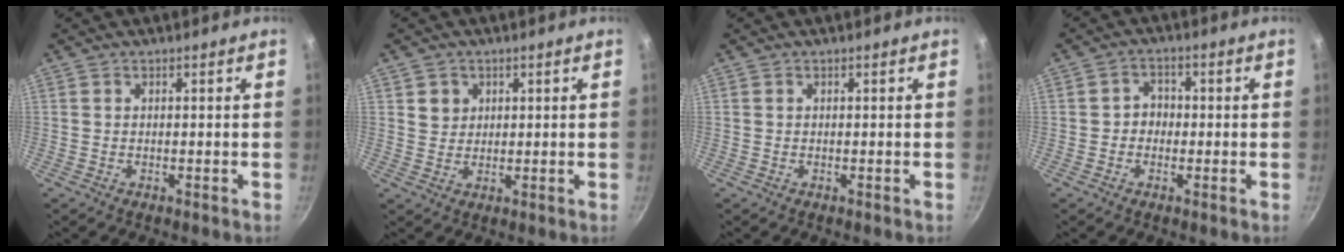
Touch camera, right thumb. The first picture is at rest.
{"total": 3.2, "force": [1.2, 2.9, 0.8], "torque": [0.006, 0.004, 0.021]}
{"total": 0.0}
{"total": 3.4, "force": [-0.6, 3.0, 1.5], "torque": [0.002, 0.010, -0.014]}